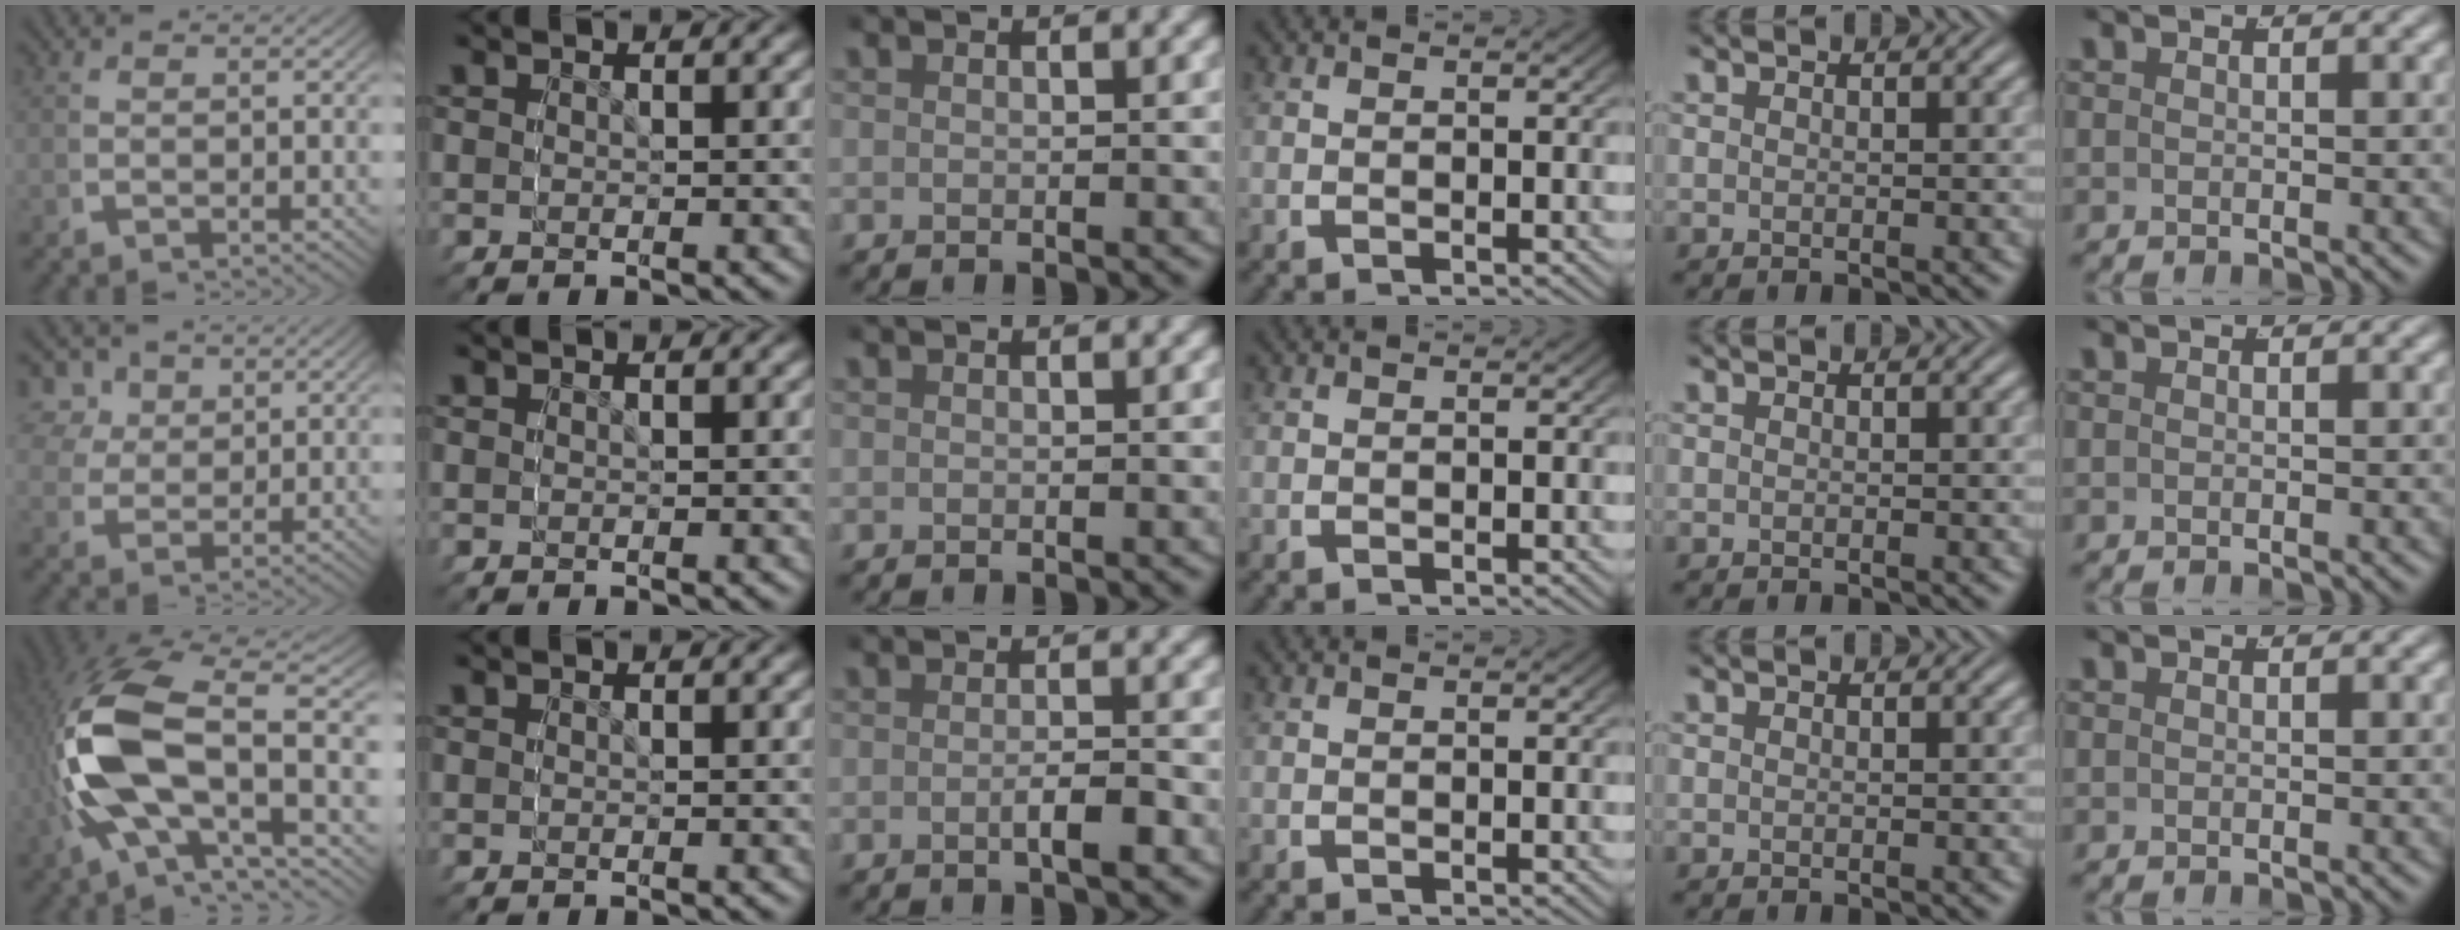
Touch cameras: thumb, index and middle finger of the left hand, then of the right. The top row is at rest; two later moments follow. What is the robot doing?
{"motion": "grasp_and_lifting", "object": "button"}